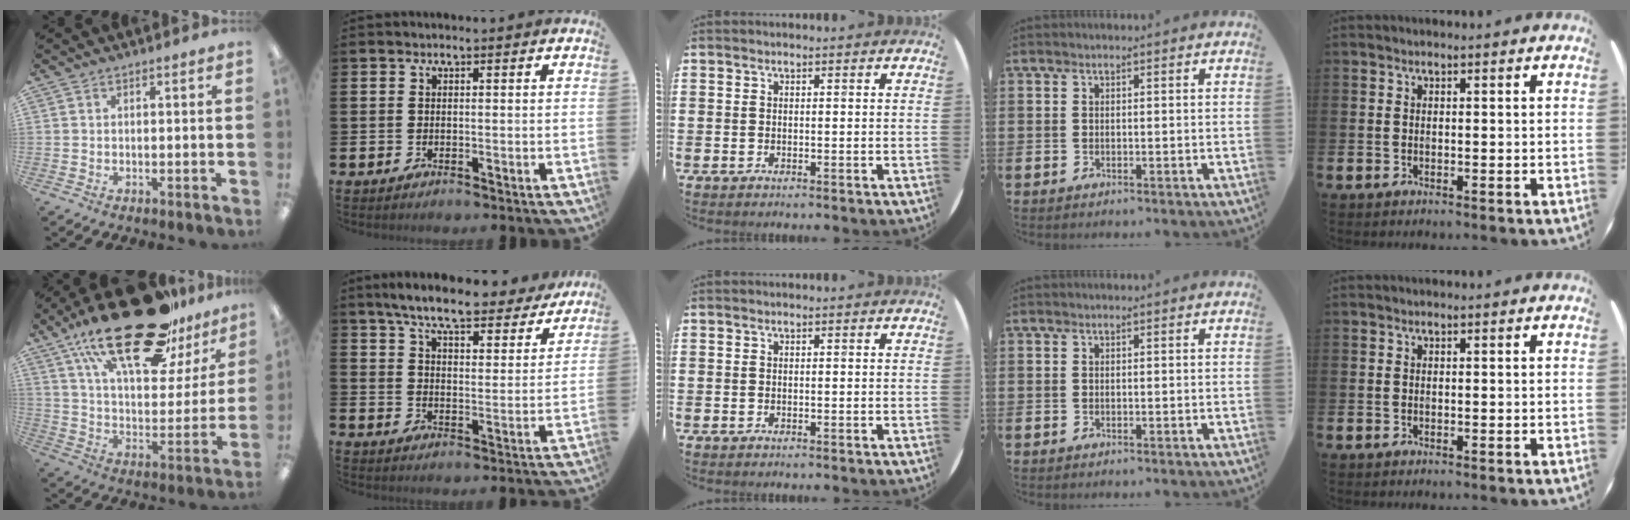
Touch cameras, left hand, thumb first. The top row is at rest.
{"thumb": {"total": 30.3, "force": [19.9, 12.1, 19.4], "torque": [-0.309, -0.107, 0.332]}, "index": {"total": 8.0, "force": [7.3, 1.2, 3.2], "torque": [-0.080, -0.039, 0.124]}}